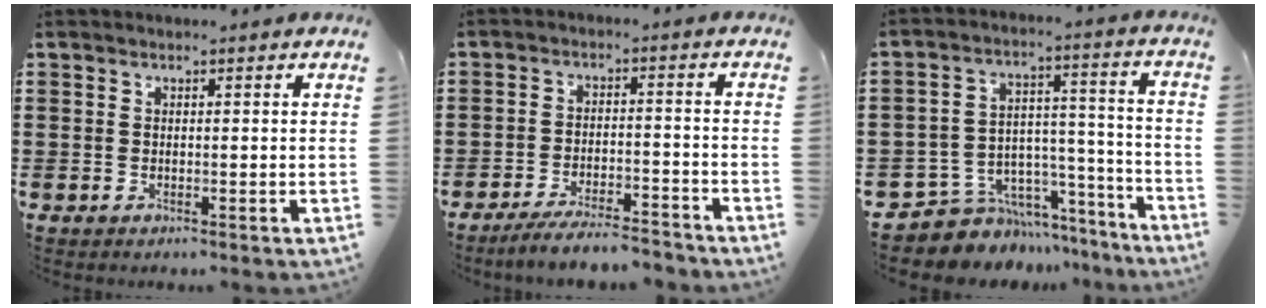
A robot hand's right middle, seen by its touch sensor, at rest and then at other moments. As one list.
[{"total": 5.1, "force": [-4.8, 0.2, 1.9], "torque": [-0.038, -0.004, -0.093]}, {"total": 6.6, "force": [-5.4, 3.7, 0.2], "torque": [-0.009, 0.010, -0.098]}]